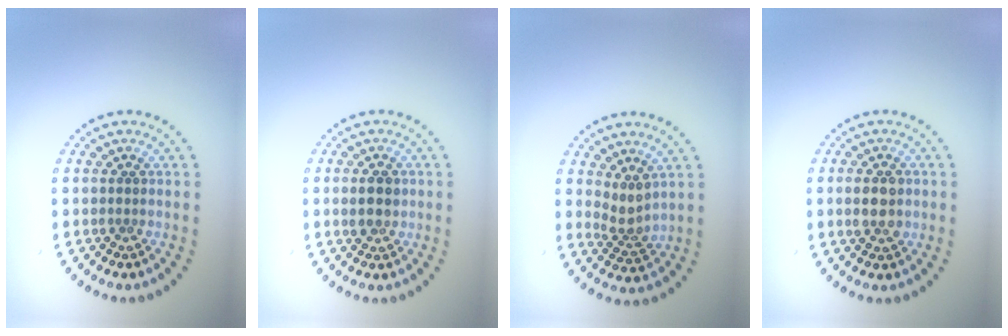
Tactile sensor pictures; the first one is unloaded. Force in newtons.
{"total": 2.1, "press": 2.1, "slide": 0.0}
{"total": 2.3, "press": 1.6, "slide": 1.6}
{"total": 2.6, "press": 2.6, "slide": 0.1}